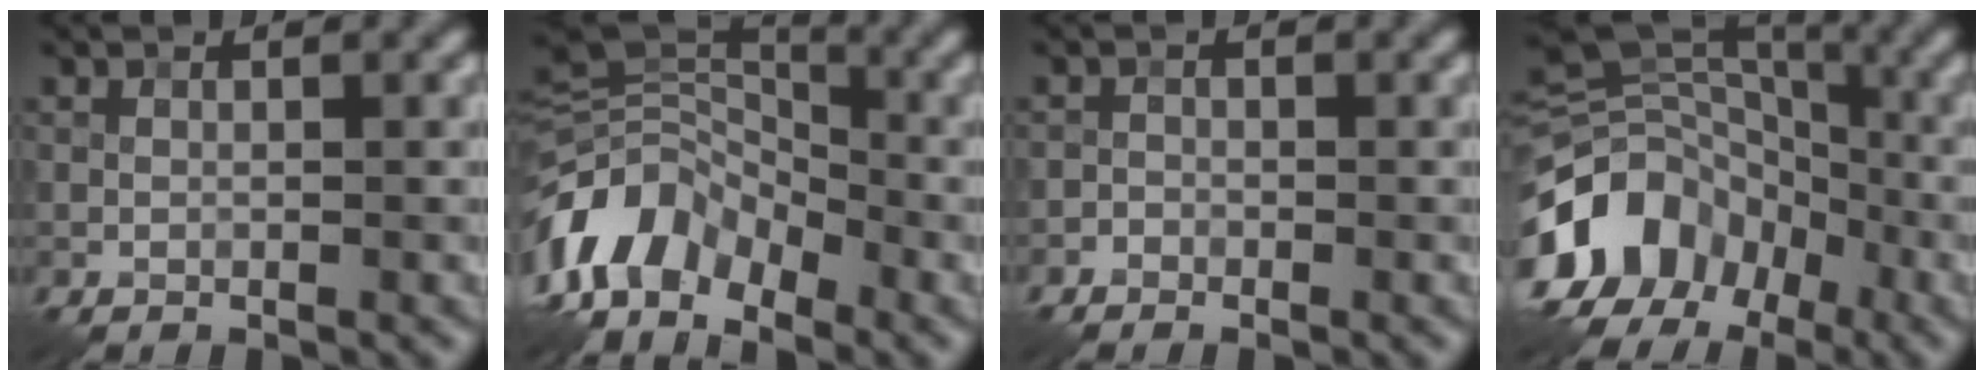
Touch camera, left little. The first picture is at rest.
{"total": 9.1, "force": [-5.0, 5.5, 5.2], "torque": [-0.106, 0.003, -0.115]}
{"total": 0.8, "force": [-0.8, 0.3, 0.0], "torque": [0.001, 0.005, -0.015]}
{"total": 13.4, "force": [-6.4, 10.2, 6.0], "torque": [-0.131, -0.006, -0.115]}